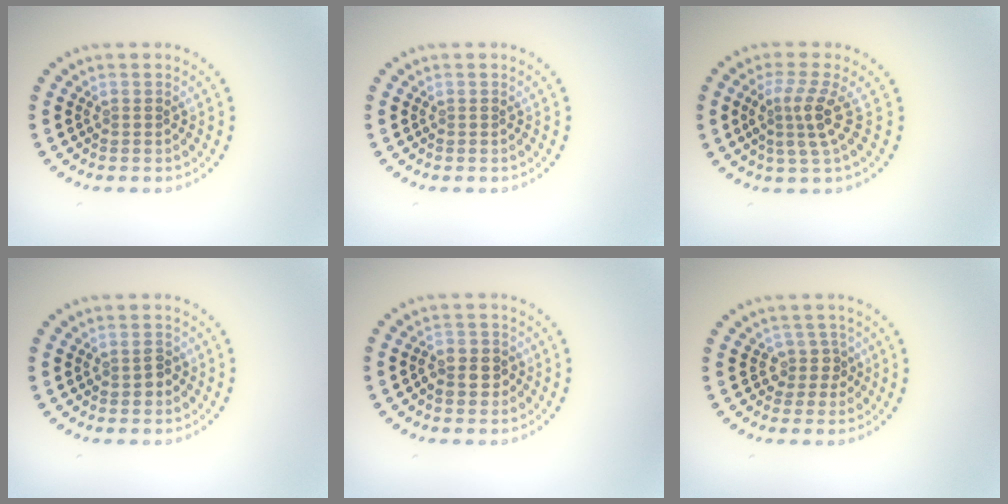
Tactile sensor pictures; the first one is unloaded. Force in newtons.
{"total": 0.0}
{"total": 3.0, "press": 2.2, "slide": 2.1}
{"total": 1.3, "press": 1.3, "slide": 0.1}
{"total": 2.6, "press": 2.5, "slide": 0.7}
{"total": 1.8, "press": 1.3, "slide": 1.3}